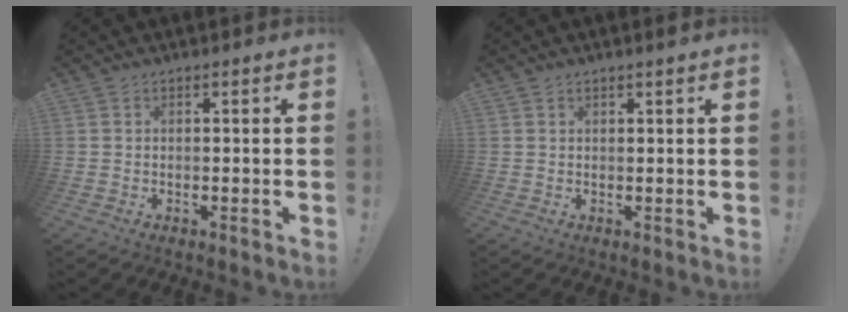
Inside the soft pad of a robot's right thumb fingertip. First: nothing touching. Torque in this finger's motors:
{"motor_torque": [0.16, -0.30, -0.31, 0.26, 0.04]}